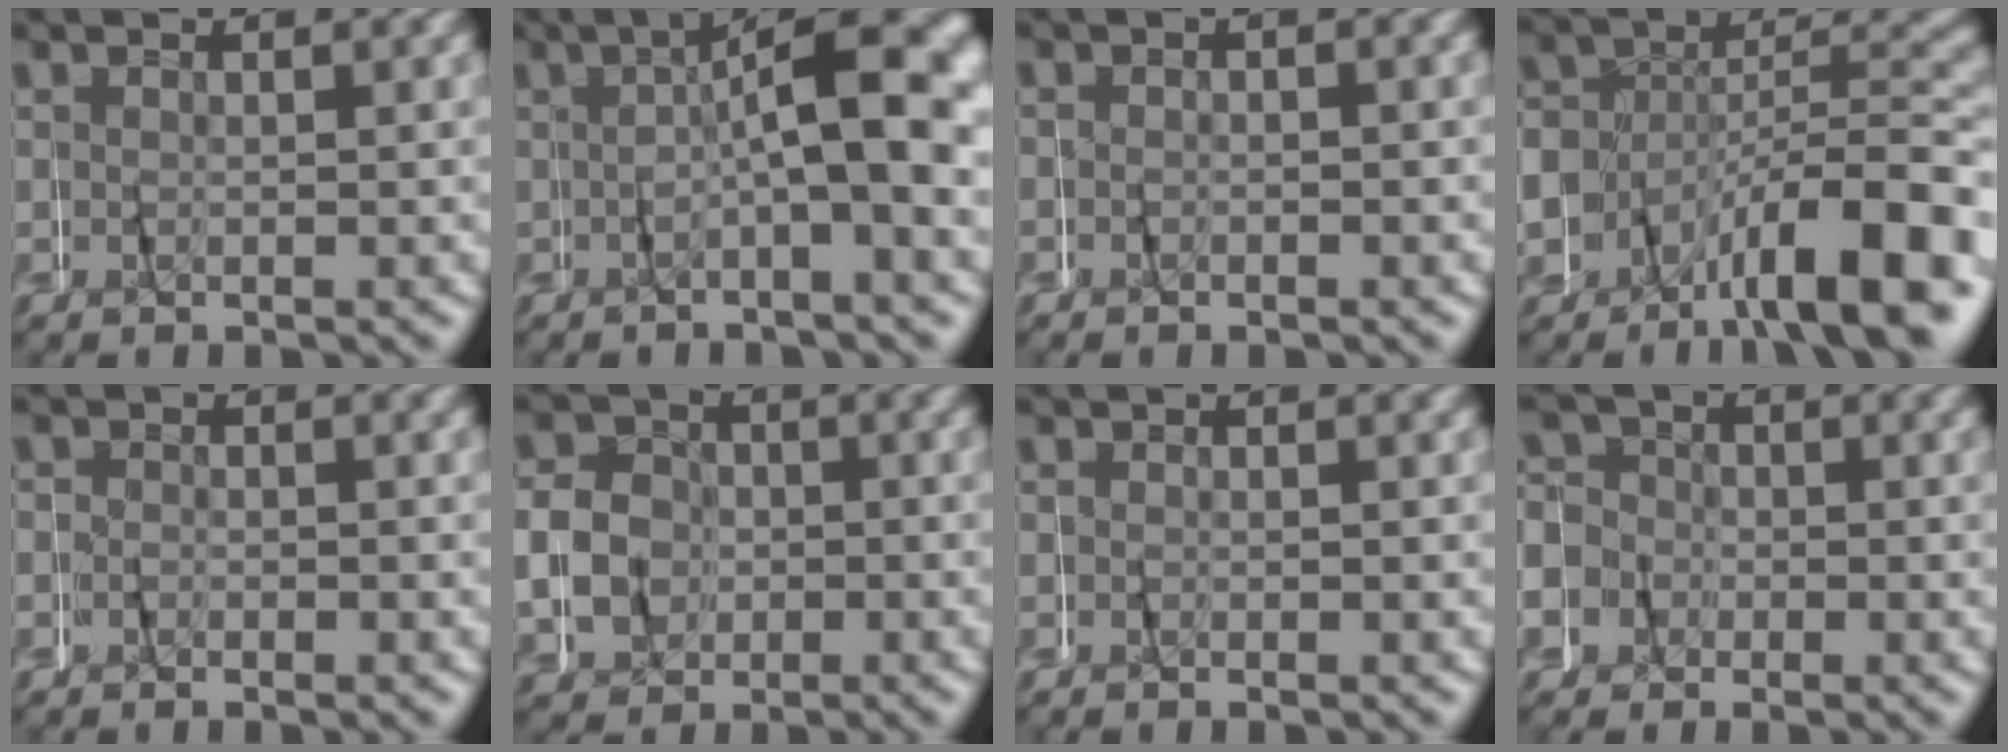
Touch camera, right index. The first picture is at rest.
{"total": 8.6, "force": [0.1, 2.9, 8.1], "torque": [-0.088, 0.020, -0.007]}
{"total": 0.8, "force": [-0.8, -0.1, -0.1], "torque": [-0.001, 0.003, -0.018]}
{"total": 11.4, "force": [-5.0, 7.4, 7.1], "torque": [-0.132, -0.006, -0.083]}
{"total": 1.2, "force": [-0.7, 1.0, -0.3], "torque": [0.008, 0.002, -0.018]}
{"total": 5.3, "force": [-0.6, 5.0, 1.6], "torque": [-0.038, -0.006, -0.009]}
{"total": 0.6, "force": [-0.6, 0.1, -0.2], "torque": [0.005, 0.000, -0.013]}
{"total": 9.8, "force": [0.5, 9.5, 2.5], "torque": [-0.070, -0.001, -0.015]}